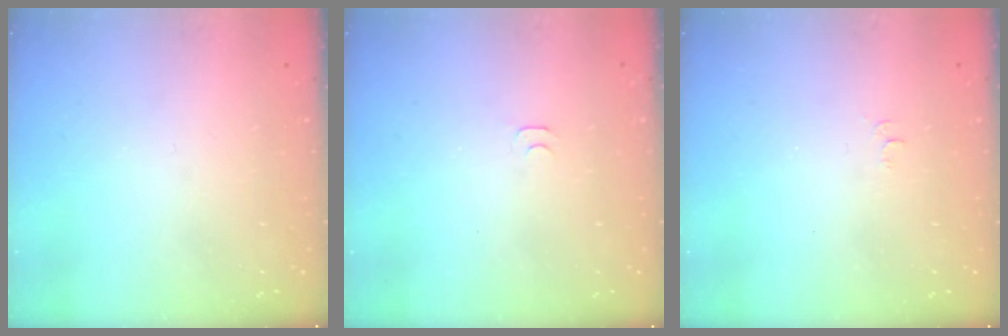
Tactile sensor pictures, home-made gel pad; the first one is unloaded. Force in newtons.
{"total": 3.4, "press": 3.4, "slide": 0.3}
{"total": 3.9, "press": 3.8, "slide": 0.3}